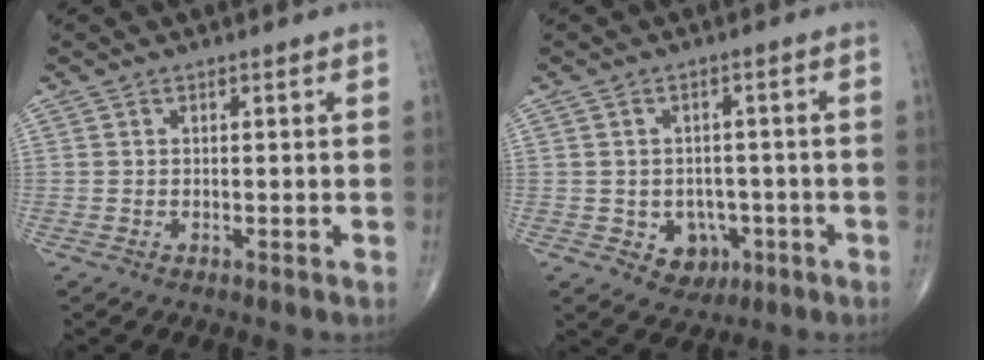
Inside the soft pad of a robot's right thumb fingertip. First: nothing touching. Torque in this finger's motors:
{"motor_torque": [-0.26, 0.47, -0.11, -0.04, 0.07]}